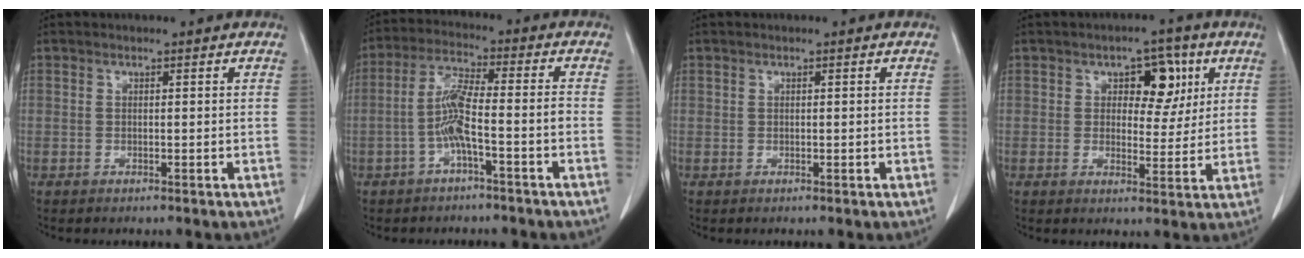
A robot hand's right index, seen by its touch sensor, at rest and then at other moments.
{"total": 6.8, "force": [-2.5, 0.5, 6.4], "torque": [-0.130, 0.020, -0.046]}
{"total": 0.0}
{"total": 6.8, "force": [2.6, 3.8, 5.0], "torque": [-0.060, 0.013, 0.037]}